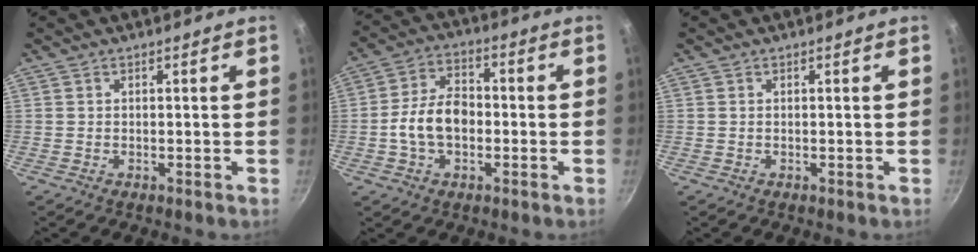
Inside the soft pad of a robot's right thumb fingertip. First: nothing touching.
{"total": 9.5, "force": [-1.6, 6.3, 6.9], "torque": [-0.106, 0.030, -0.038]}
{"total": 0.0}